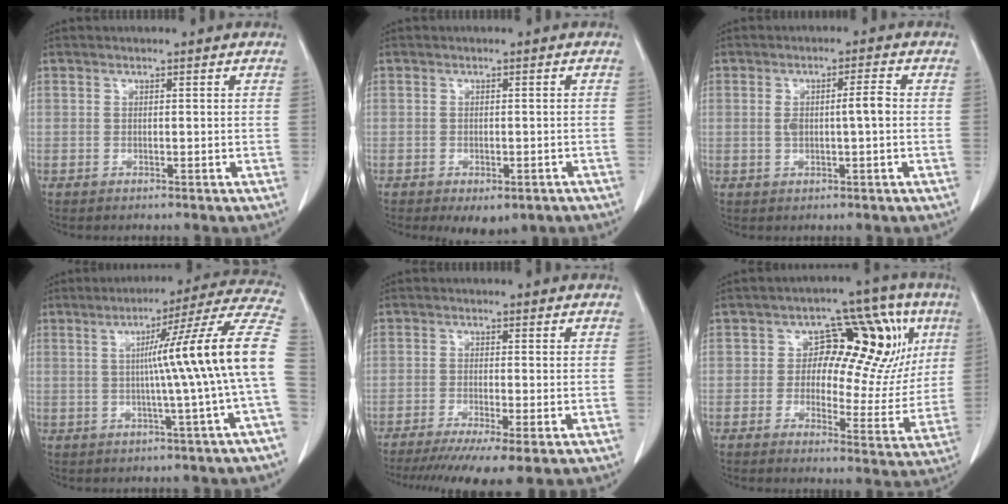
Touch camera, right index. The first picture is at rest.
{"total": 4.4, "force": [-2.9, 2.4, 2.3], "torque": [-0.017, -0.002, -0.033]}
{"total": 4.0, "force": [0.2, 0.6, 4.0], "torque": [-0.072, 0.013, 0.009]}
{"total": 15.5, "force": [-0.4, -2.7, 15.3], "torque": [-0.193, 0.018, -0.011]}
{"total": 9.4, "force": [-6.6, 0.5, 6.6], "torque": [-0.098, -0.020, -0.106]}
{"total": 14.9, "force": [4.0, 7.9, 12.0], "torque": [-0.126, 0.037, 0.053]}